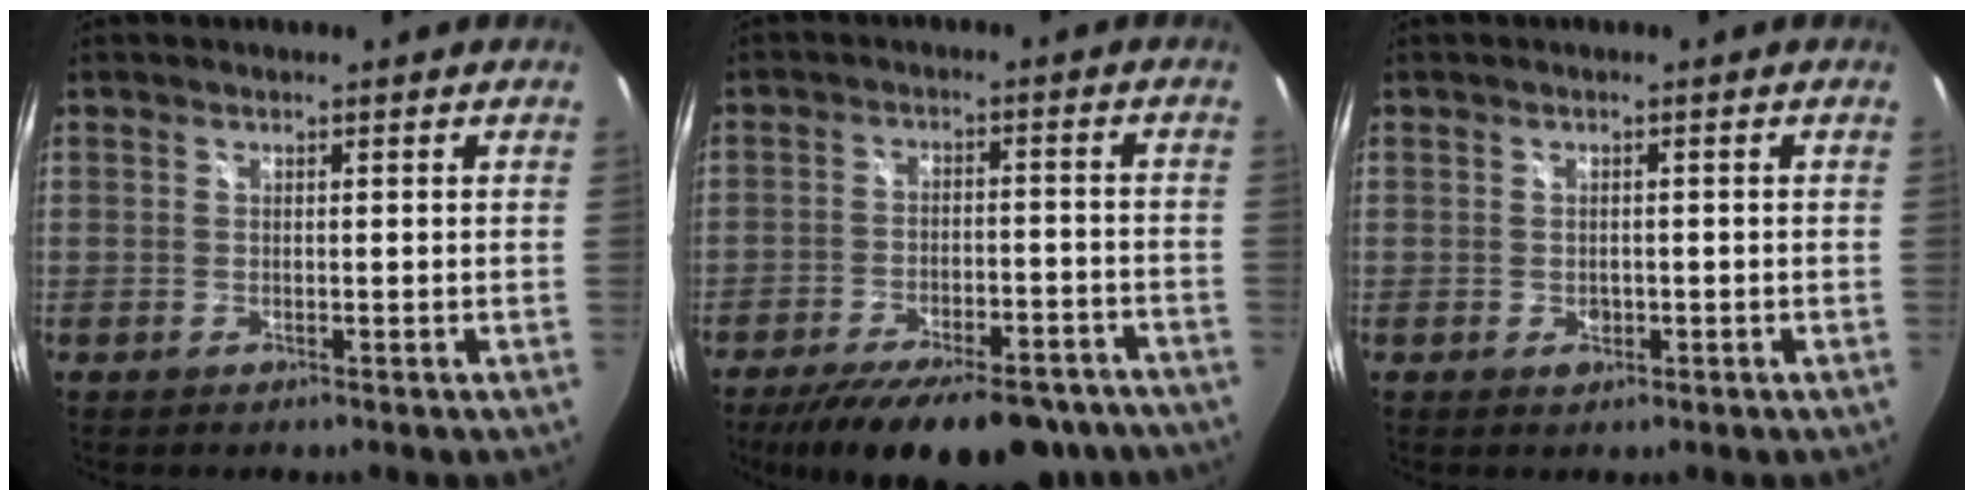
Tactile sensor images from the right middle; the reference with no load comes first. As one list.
[{"total": 21.4, "force": [-16.9, 7.3, 10.9], "torque": [-0.196, -0.026, -0.229]}, {"total": 1.7, "force": [-0.6, 1.3, 0.8], "torque": [-0.012, -0.001, -0.008]}]